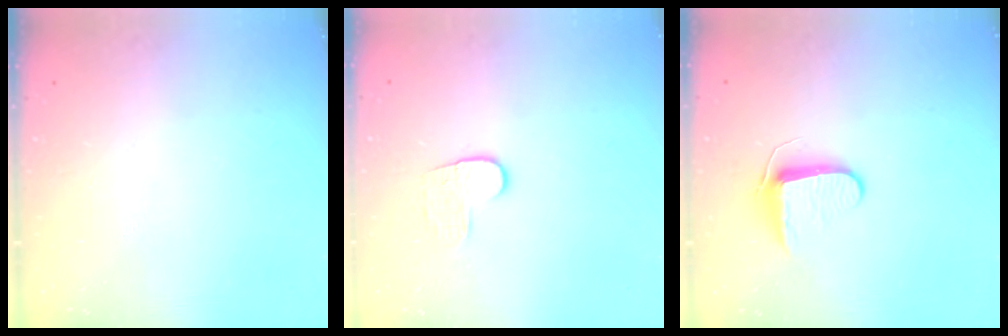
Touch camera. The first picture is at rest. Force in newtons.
{"total": 5.8, "press": 5.8, "slide": 0.6}
{"total": 7.7, "press": 7.6, "slide": 0.8}